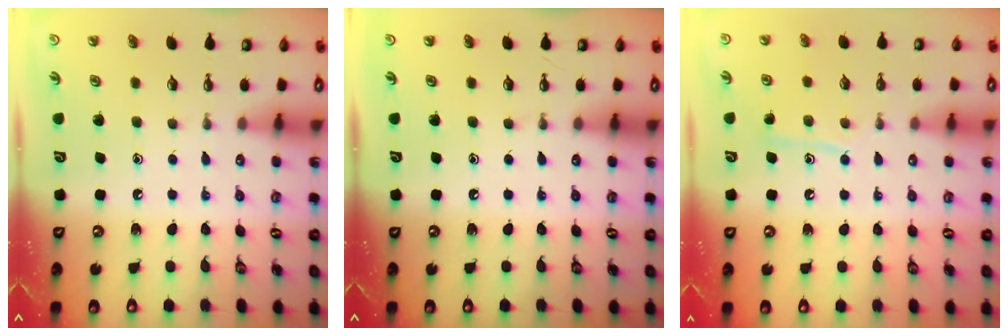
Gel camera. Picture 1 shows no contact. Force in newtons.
{"total": 0.0}
{"total": 7.7, "press": 7.6, "slide": 0.6}